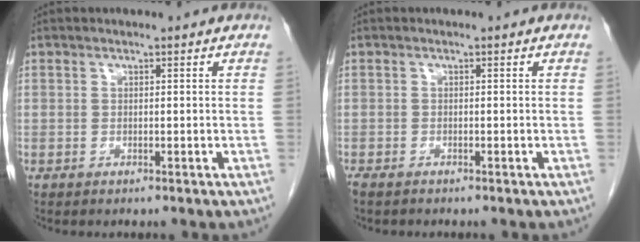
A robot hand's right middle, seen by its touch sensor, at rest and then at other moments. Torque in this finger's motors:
{"motor_torque": [0.29, -0.11, 0.06, 0.02]}